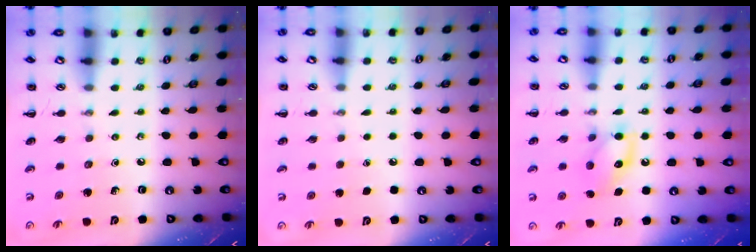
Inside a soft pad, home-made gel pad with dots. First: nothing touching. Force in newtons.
{"total": 1.9, "press": 1.9, "slide": 0.2}
{"total": 12.0, "press": 11.9, "slide": 1.2}